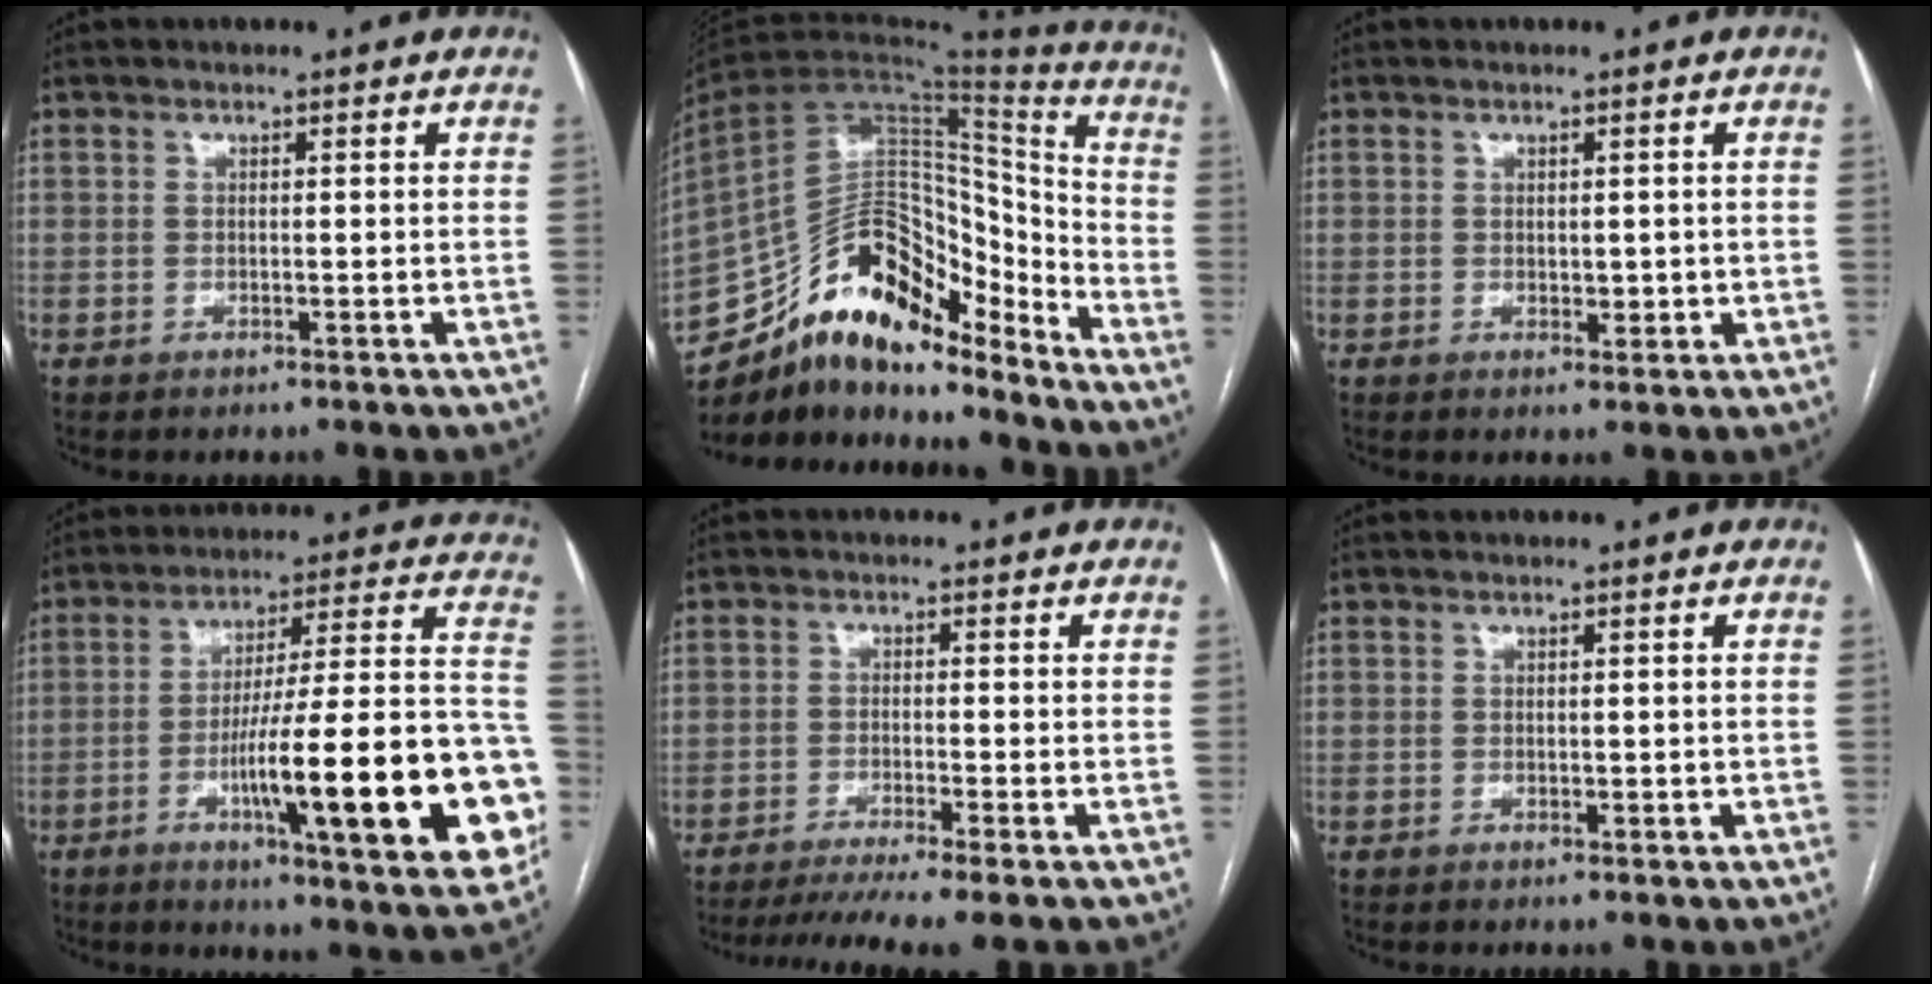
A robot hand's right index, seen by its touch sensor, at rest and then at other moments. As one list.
[{"total": 24.6, "force": [-19.3, 8.8, 12.5], "torque": [-0.278, 0.019, -0.327]}, {"total": 2.2, "force": [0.1, 1.3, 1.7], "torque": [-0.024, -0.003, 0.006]}, {"total": 26.3, "force": [-7.4, 2.9, 25.0], "torque": [-0.293, 0.005, -0.103]}, {"total": 8.1, "force": [-6.4, -0.9, 4.9], "torque": [-0.072, -0.016, -0.100]}, {"total": 1.1, "force": [0.1, 0.7, 0.9], "torque": [-0.014, -0.002, 0.003]}]